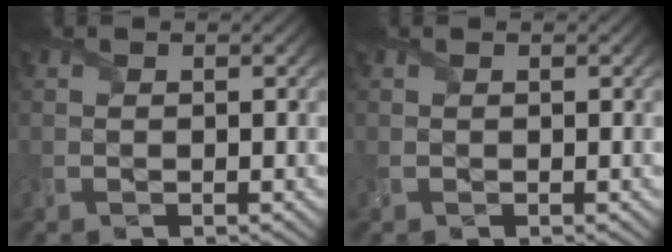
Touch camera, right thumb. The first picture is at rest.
{"total": 0.0}